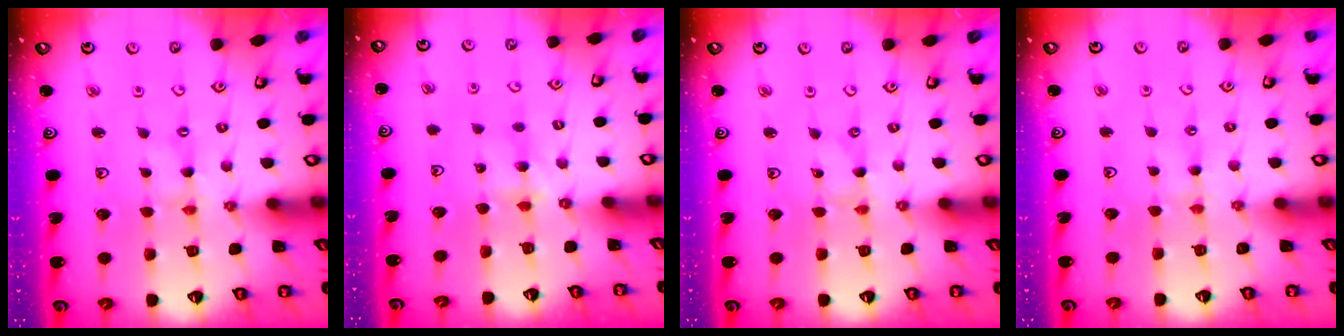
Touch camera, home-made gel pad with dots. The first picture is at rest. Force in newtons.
{"total": 4.7, "press": 4.6, "slide": 0.7}
{"total": 0.0}
{"total": 1.9, "press": 1.9, "slide": 0.3}